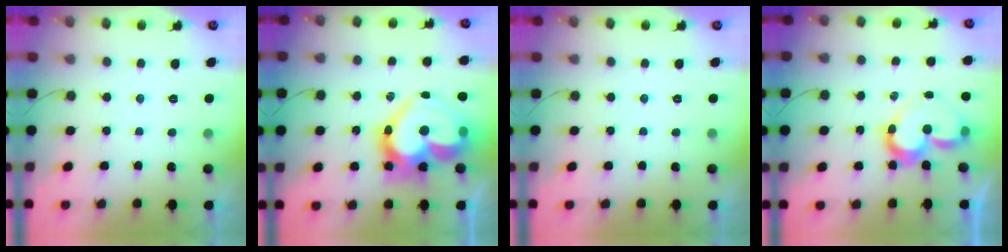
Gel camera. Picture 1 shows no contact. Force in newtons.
{"total": 25.5, "press": 25.4, "slide": 2.5}
{"total": 0.0}
{"total": 10.9, "press": 10.9, "slide": 1.0}